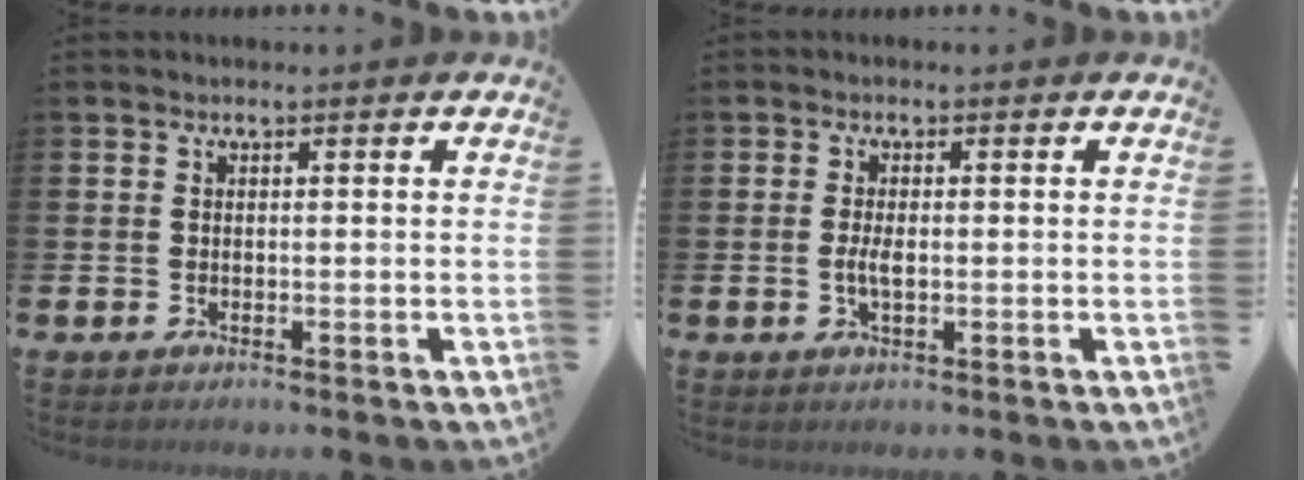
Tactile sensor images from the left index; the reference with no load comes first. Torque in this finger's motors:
{"motor_torque": [0.55, 0.38, 0.03, 0.12]}